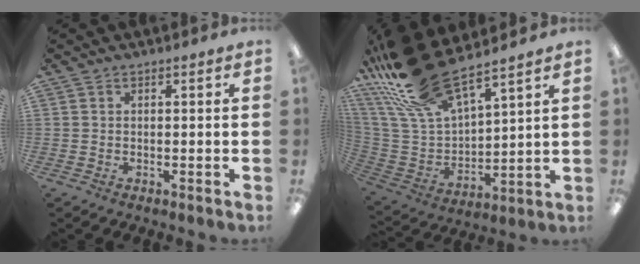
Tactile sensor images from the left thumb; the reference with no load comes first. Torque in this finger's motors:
{"motor_torque": [2.18, 0.77, 1.59, -1.18, 0.46]}